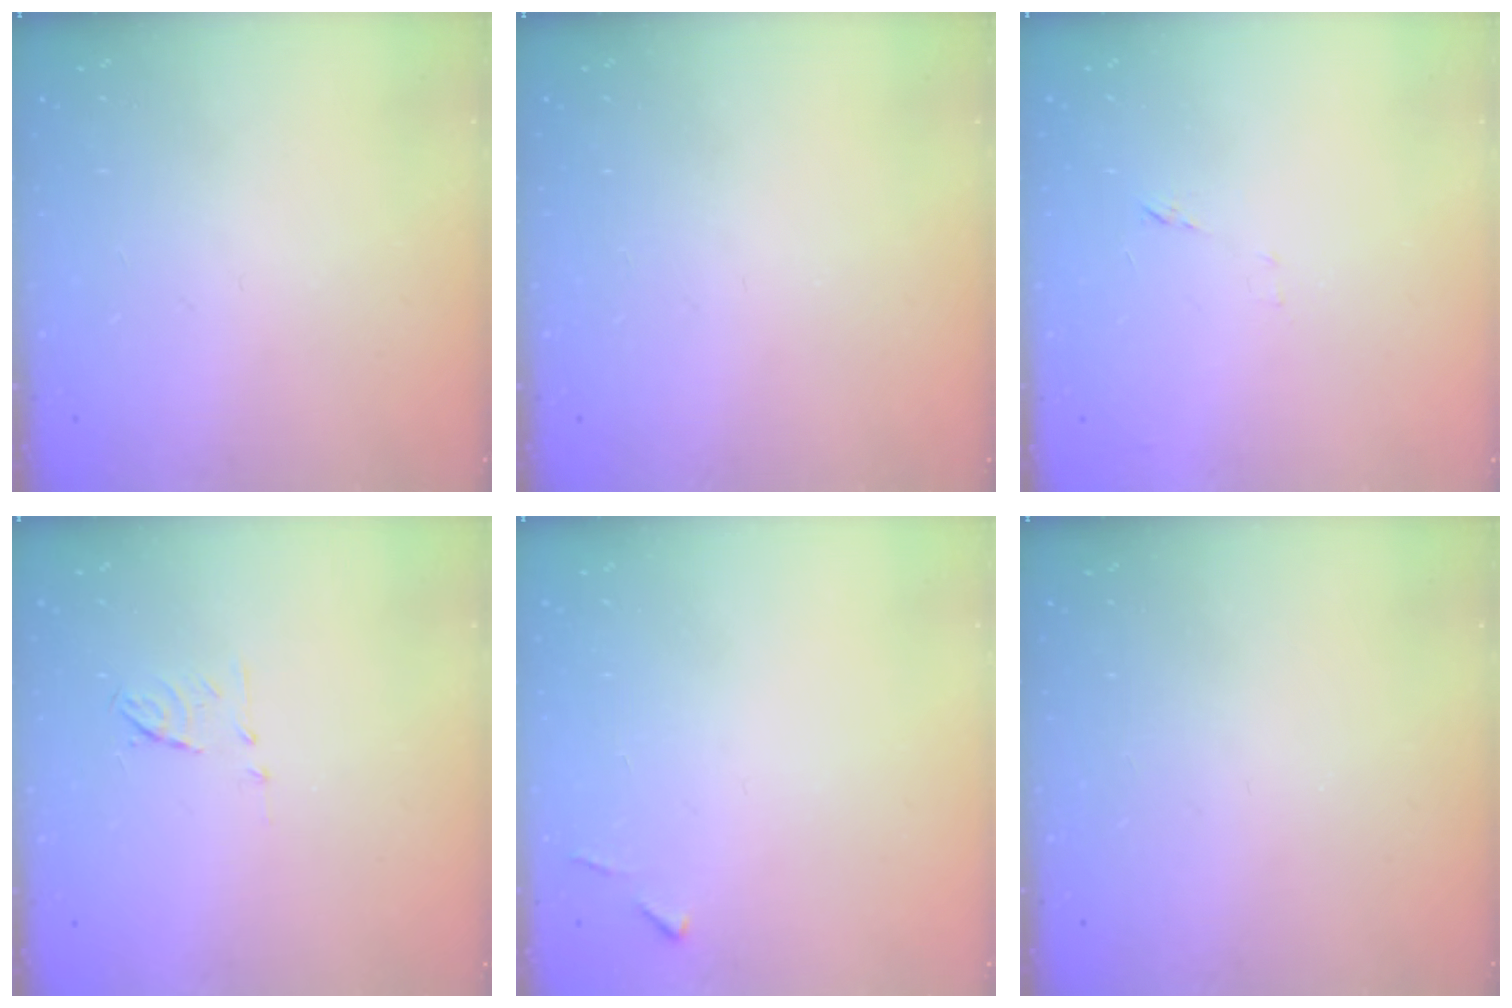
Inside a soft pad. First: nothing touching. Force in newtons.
{"total": 0.0}
{"total": 6.0, "press": 6.0, "slide": 0.5}
{"total": 5.8, "press": 5.7, "slide": 1.1}
{"total": 4.3, "press": 4.3, "slide": 0.6}
{"total": 0.0}